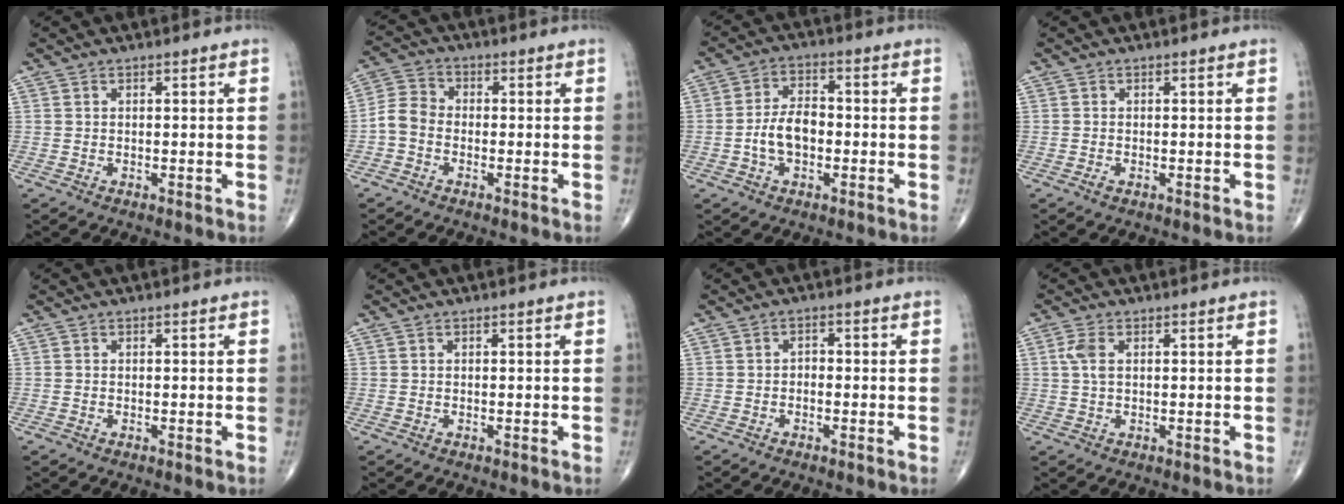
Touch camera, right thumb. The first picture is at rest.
{"total": 5.0, "force": [-1.5, 3.8, 2.9], "torque": [-0.048, 0.017, -0.045]}
{"total": 7.2, "force": [-1.5, 4.4, 5.5], "torque": [-0.096, 0.022, -0.034]}
{"total": 0.8, "force": [-0.4, 0.4, 0.5], "torque": [-0.015, -0.002, -0.009]}
{"total": 0.0}
{"total": 0.0}
{"total": 1.5, "force": [-0.4, 1.1, 1.0], "torque": [-0.006, 0.008, -0.012]}
{"total": 3.1, "force": [0.7, 1.6, 2.5], "torque": [-0.067, 0.008, 0.014]}